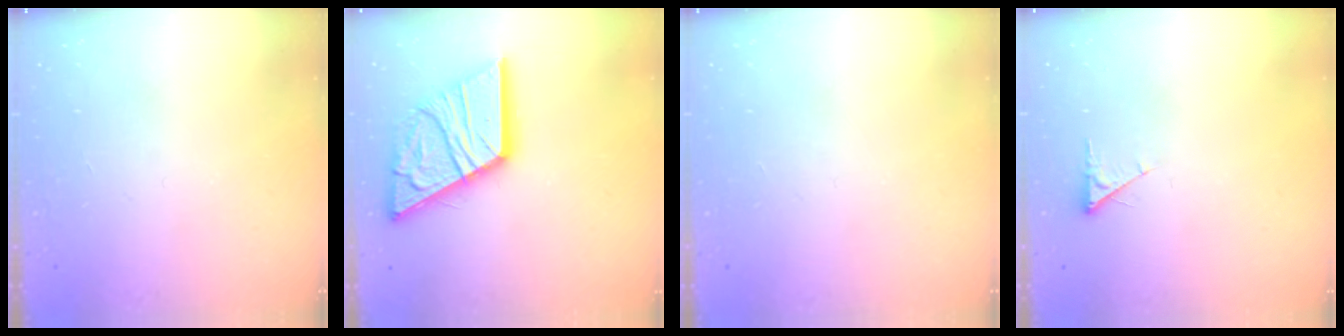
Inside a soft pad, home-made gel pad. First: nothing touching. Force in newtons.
{"total": 21.9, "press": 21.7, "slide": 2.4}
{"total": 1.9, "press": 1.9, "slide": 0.3}
{"total": 2.4, "press": 2.4, "slide": 0.4}